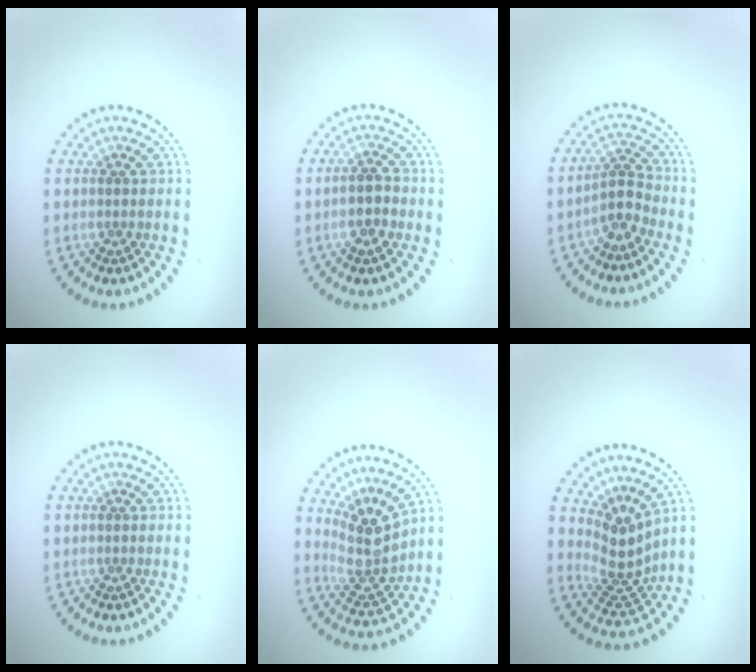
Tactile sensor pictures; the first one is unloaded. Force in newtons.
{"total": 2.5, "press": 2.4, "slide": 0.5}
{"total": 2.5, "press": 1.8, "slide": 1.7}
{"total": 0.0}
{"total": 4.0, "press": 2.8, "slide": 2.8}
{"total": 3.7, "press": 2.7, "slide": 2.5}